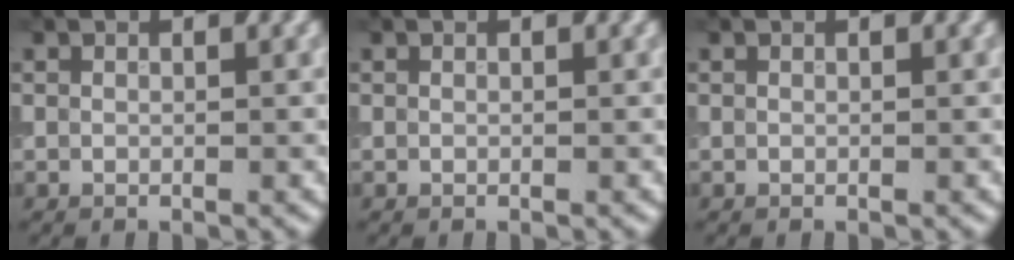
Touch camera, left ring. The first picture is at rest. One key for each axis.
{"total": 0.0}
{"total": 0.0}